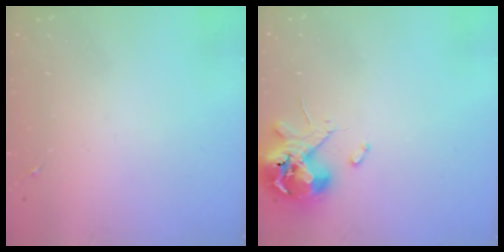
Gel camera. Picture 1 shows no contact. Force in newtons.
{"total": 10.7, "press": 10.6, "slide": 1.4}